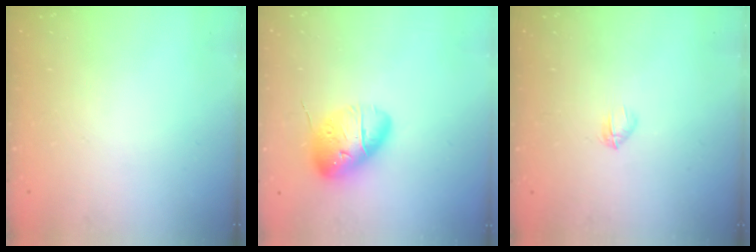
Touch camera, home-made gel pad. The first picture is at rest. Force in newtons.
{"total": 16.3, "press": 15.9, "slide": 3.7}
{"total": 2.8, "press": 2.7, "slide": 0.7}